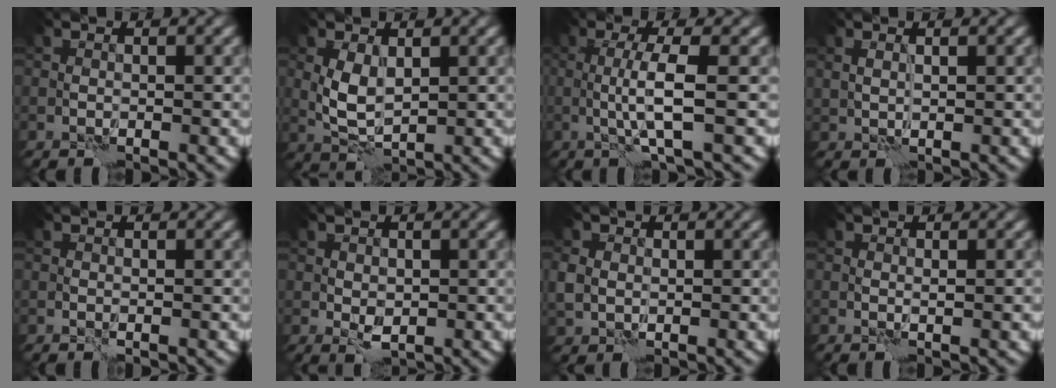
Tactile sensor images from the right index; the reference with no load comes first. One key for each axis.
{"total": 3.1, "fx": 0.9, "fy": 1.6, "fz": 2.5, "tx": -0.058, "ty": -0.003, "tz": 0.021}
{"total": 3.7, "fx": 0.2, "fy": 0.2, "fz": 3.7, "tx": -0.070, "ty": -0.004, "tz": 0.000}
{"total": 0.9, "fx": 0.8, "fy": 0.0, "fz": 0.4, "tx": -0.009, "ty": -0.004, "tz": 0.018}
{"total": 0.0}
{"total": 1.5, "fx": 0.0, "fy": 1.1, "fz": 1.1, "tx": -0.015, "ty": -0.007, "tz": 0.005}
{"total": 2.4, "fx": 0.6, "fy": 2.1, "fz": 1.1, "tx": -0.031, "ty": 0.001, "tz": 0.014}
{"total": 0.9, "fx": 0.2, "fy": 0.1, "fz": 0.9, "tx": -0.013, "ty": -0.003, "tz": 0.003}